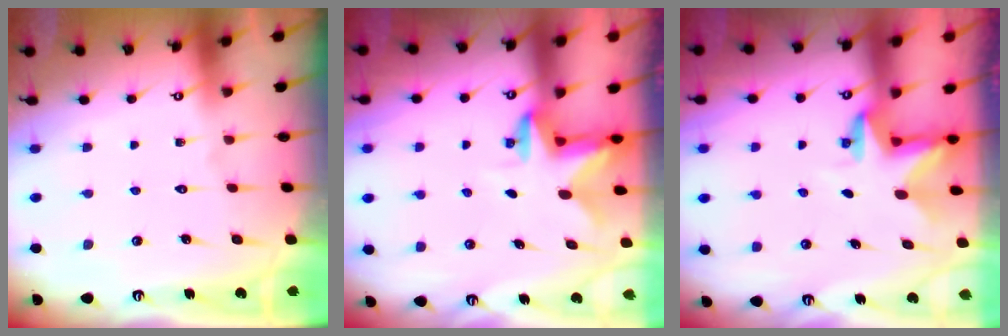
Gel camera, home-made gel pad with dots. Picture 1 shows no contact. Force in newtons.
{"total": 2.5, "press": 2.5, "slide": 0.5}
{"total": 2.9, "press": 2.9, "slide": 0.2}